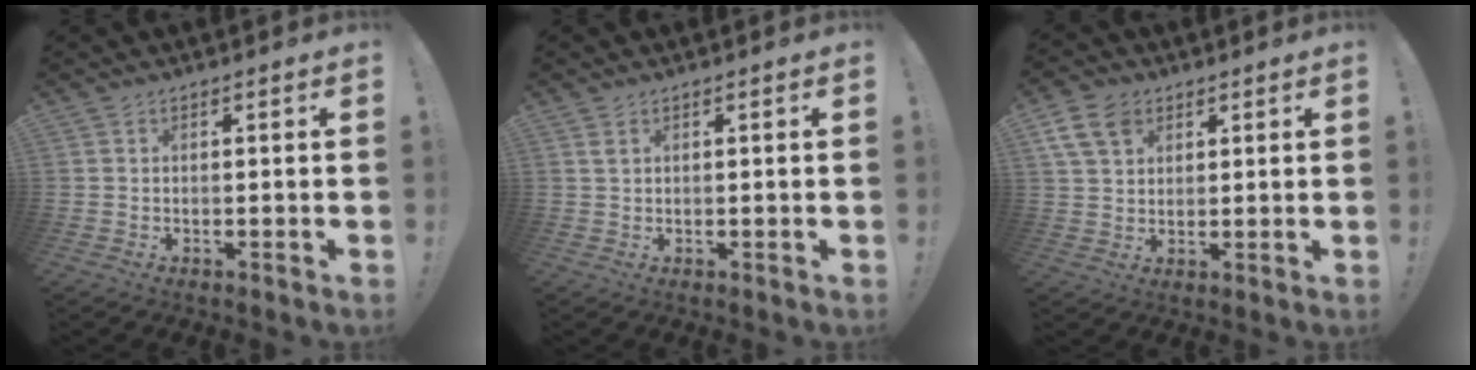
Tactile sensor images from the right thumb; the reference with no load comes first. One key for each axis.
{"total": 1.2, "fx": 0.7, "fy": 0.5, "fz": 0.9, "tx": -0.014, "ty": -0.001, "tz": 0.010}
{"total": 9.1, "fx": 4.5, "fy": 6.3, "fz": 4.8, "tx": -0.091, "ty": -0.011, "tz": 0.089}